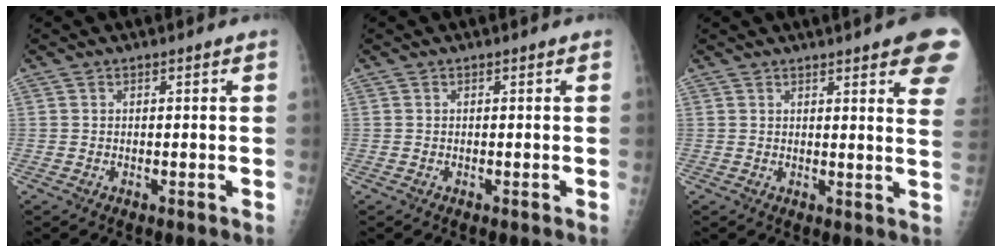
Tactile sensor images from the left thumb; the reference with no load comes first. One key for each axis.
{"total": 0.0}
{"total": 12.6, "fx": 7.8, "fy": 2.4, "fz": 9.6, "tx": -0.095, "ty": -0.025, "tz": 0.077}